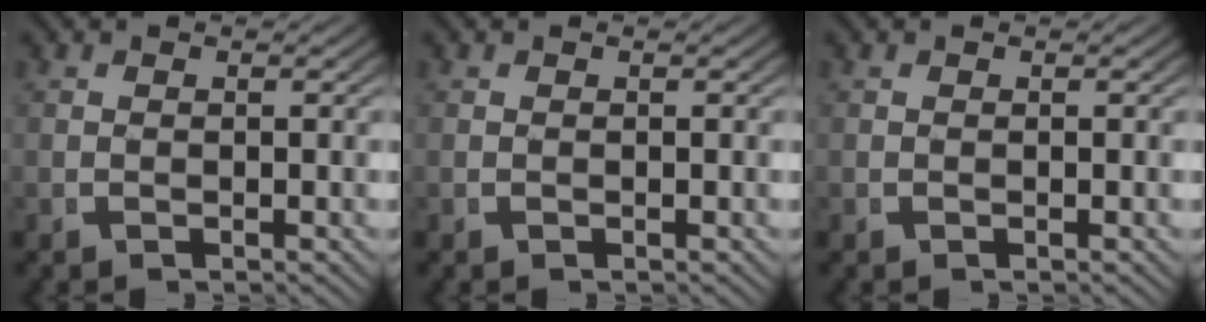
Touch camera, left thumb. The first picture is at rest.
{"total": 0.0}
{"total": 0.0}